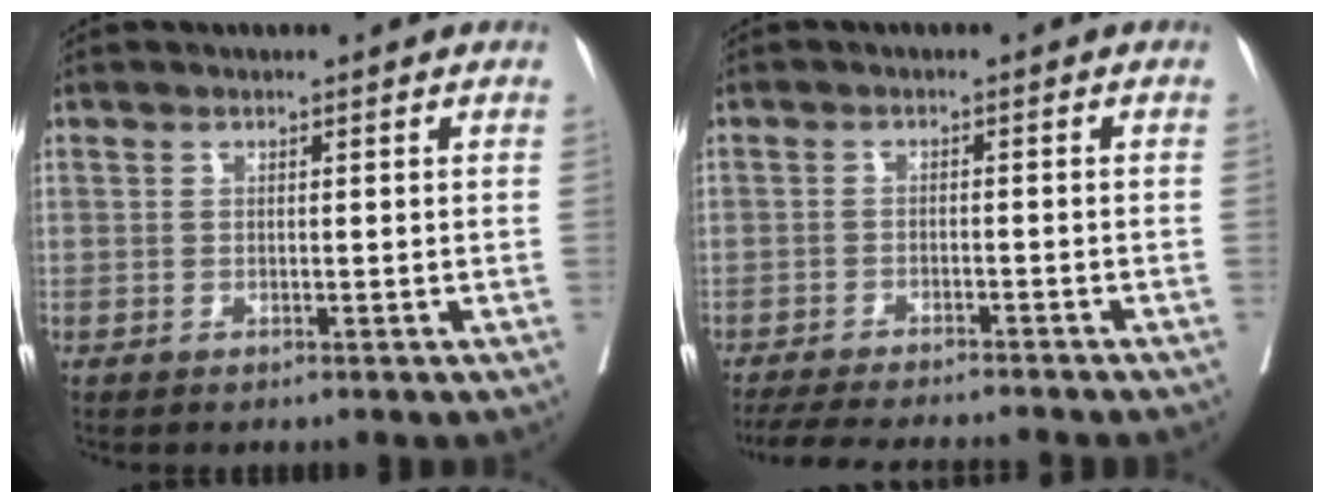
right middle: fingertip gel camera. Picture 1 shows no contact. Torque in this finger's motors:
{"motor_torque": [1.00, -1.13, 0.08, 0.05]}